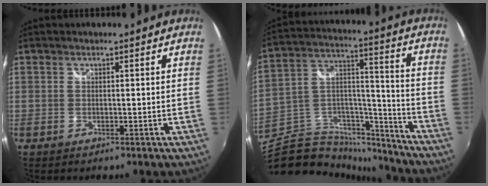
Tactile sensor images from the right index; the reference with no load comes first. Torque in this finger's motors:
{"motor_torque": [-0.40, -0.71, -0.02, -0.03]}